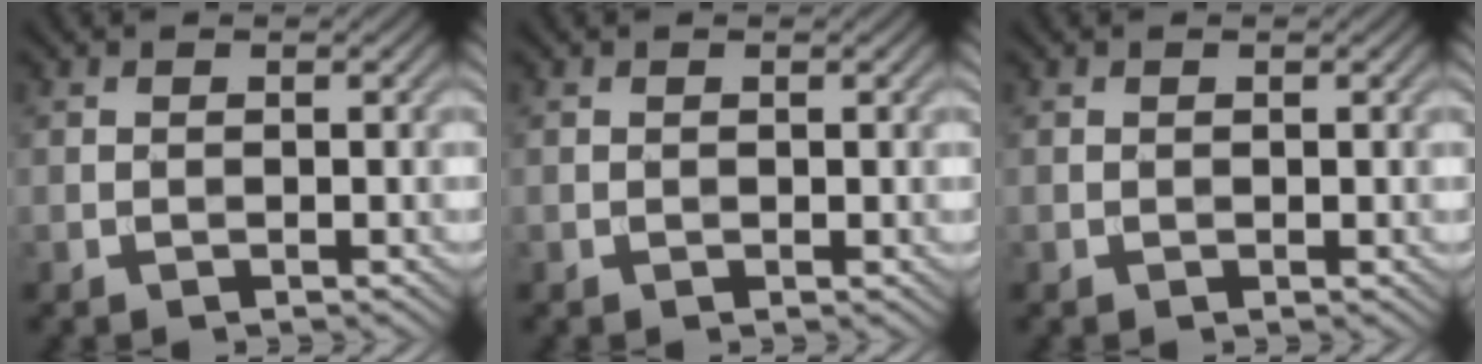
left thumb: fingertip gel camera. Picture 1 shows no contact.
{"total": 0.0}
{"total": 0.0}